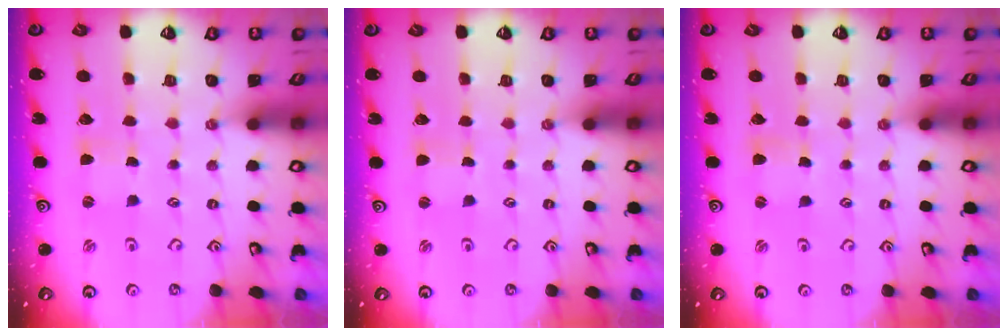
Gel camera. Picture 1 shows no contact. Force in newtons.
{"total": 0.7, "press": 0.7, "slide": 0.0}
{"total": 1.2, "press": 1.2, "slide": 0.1}